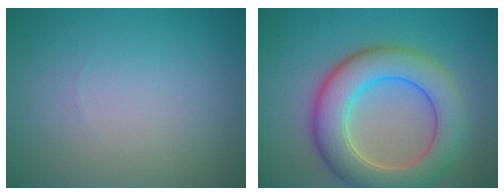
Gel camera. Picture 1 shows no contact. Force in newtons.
{"total": 8.4, "press": 8.3, "slide": 0.5}